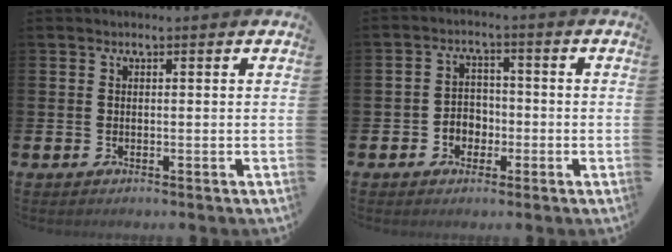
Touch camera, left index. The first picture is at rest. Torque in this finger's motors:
{"motor_torque": [0.23, 0.03, 0.08, 0.01]}